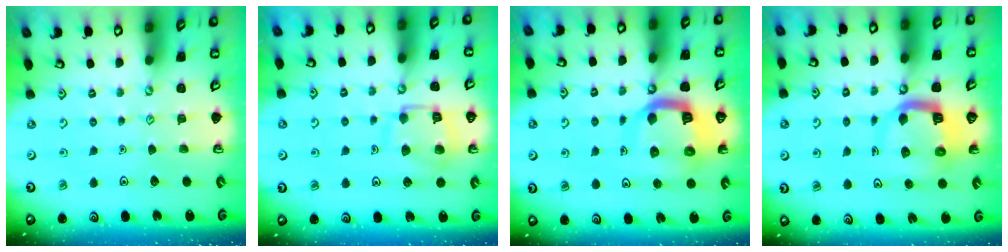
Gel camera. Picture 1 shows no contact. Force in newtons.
{"total": 12.4, "press": 12.4, "slide": 1.4}
{"total": 14.0, "press": 13.9, "slide": 1.6}
{"total": 9.5, "press": 9.4, "slide": 1.3}